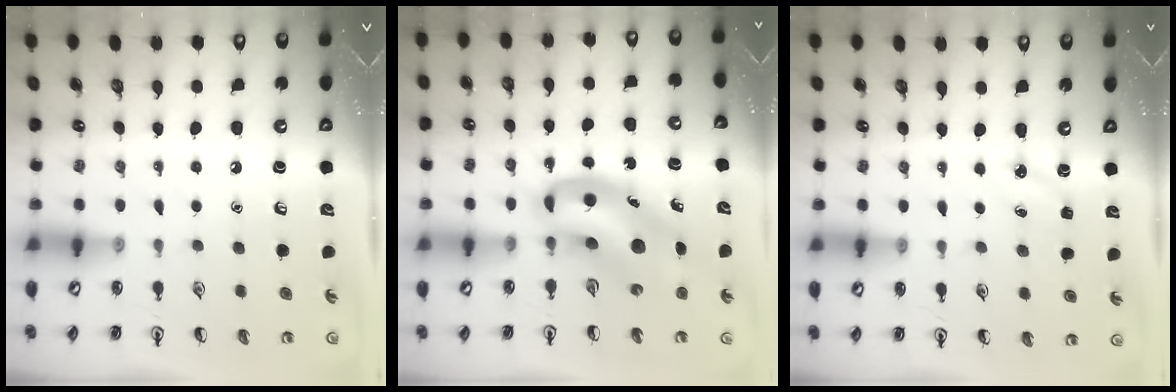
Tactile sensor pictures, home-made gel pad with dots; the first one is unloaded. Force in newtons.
{"total": 9.8, "press": 9.4, "slide": 2.7}
{"total": 3.5, "press": 3.4, "slide": 1.1}